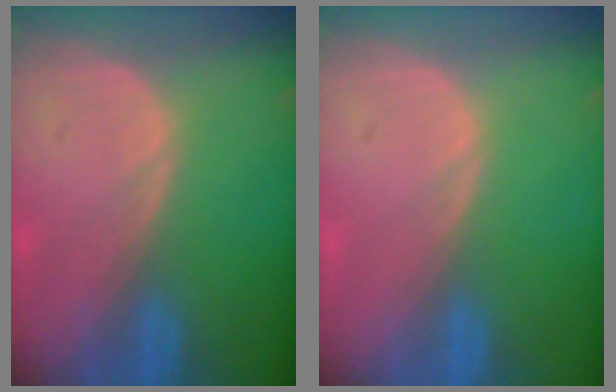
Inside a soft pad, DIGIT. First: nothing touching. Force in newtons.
{"total": 0.0}